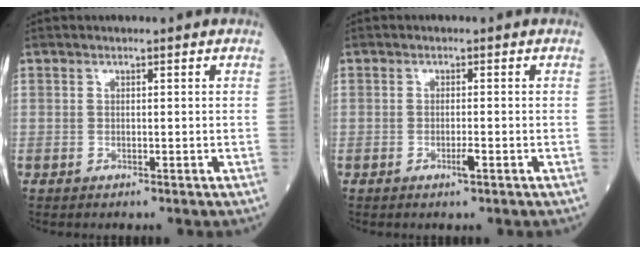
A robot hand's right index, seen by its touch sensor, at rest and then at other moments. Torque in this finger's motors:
{"motor_torque": [0.23, -0.25, 0.16, 0.04]}